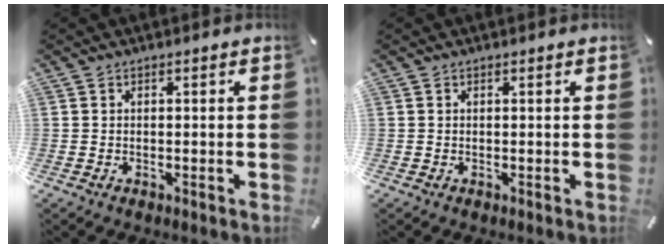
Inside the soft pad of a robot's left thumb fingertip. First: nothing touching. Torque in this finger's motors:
{"motor_torque": [0.00, 0.00, 0.00, 0.00, 0.00]}